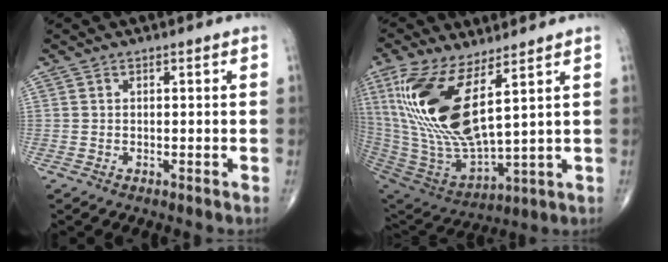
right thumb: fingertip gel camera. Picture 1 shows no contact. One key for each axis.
{"total": 21.4, "fx": 7.8, "fy": 7.7, "fz": 18.4, "tx": -0.401, "ty": -0.047, "tz": 0.167}